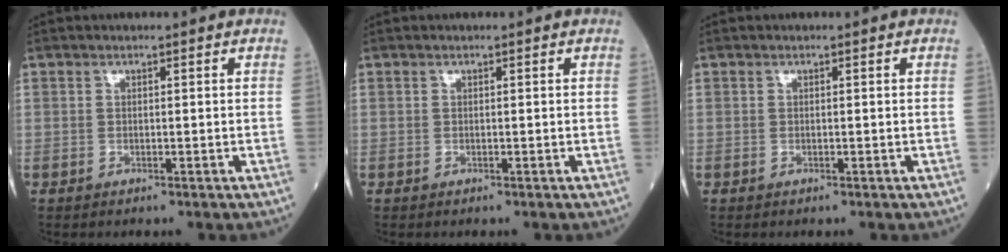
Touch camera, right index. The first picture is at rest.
{"total": 0.0}
{"total": 0.0}